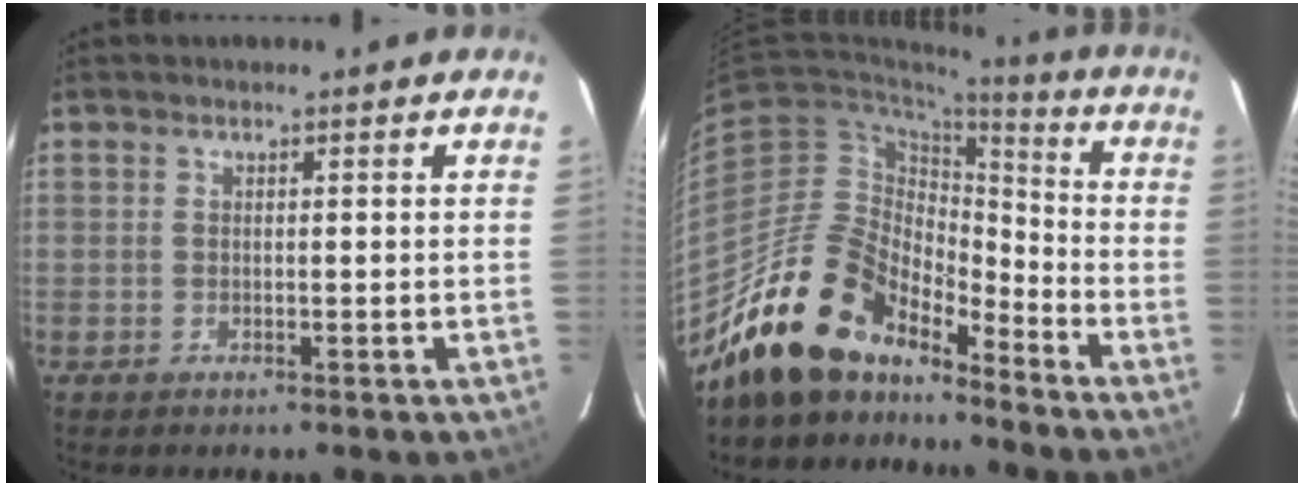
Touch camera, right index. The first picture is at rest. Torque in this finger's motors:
{"motor_torque": [0.61, -0.72, 0.86, 0.12]}